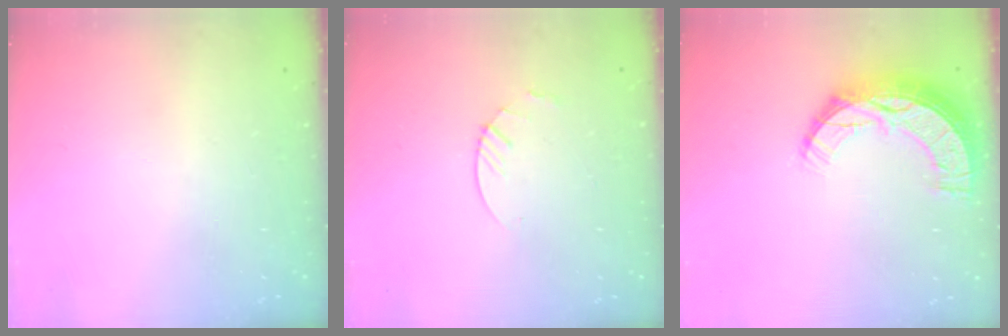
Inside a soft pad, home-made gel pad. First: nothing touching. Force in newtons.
{"total": 3.0, "press": 3.0, "slide": 0.3}
{"total": 12.3, "press": 12.2, "slide": 0.9}